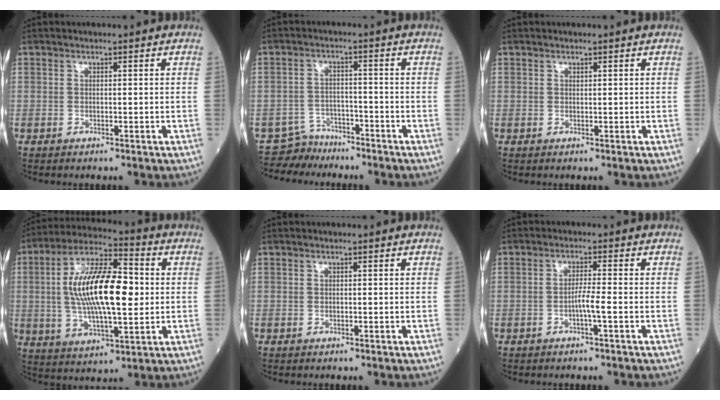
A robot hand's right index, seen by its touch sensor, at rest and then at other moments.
{"total": 4.6, "force": [-4.1, 1.6, -1.2], "torque": [0.018, 0.005, -0.075]}
{"total": 0.0}
{"total": 17.2, "force": [1.1, 5.4, 16.3], "torque": [-0.309, 0.015, 0.016]}
{"total": 0.0}
{"total": 2.5, "force": [-0.9, -0.4, 2.3], "torque": [-0.041, -0.001, -0.019]}